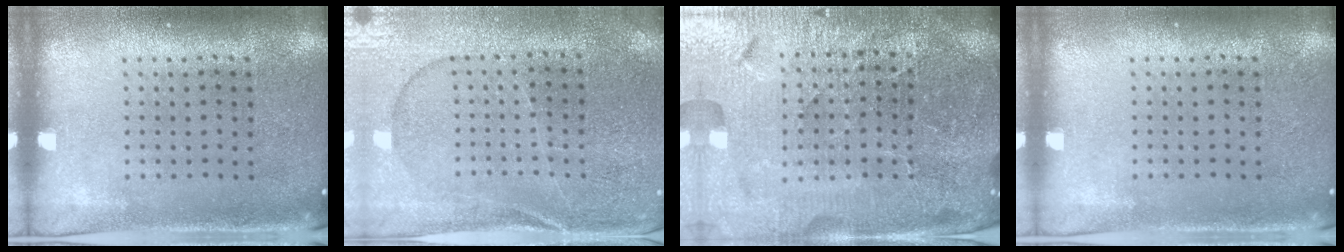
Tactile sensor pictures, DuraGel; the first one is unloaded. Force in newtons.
{"total": 1.1, "press": 1.1, "slide": 0.4}
{"total": 5.9, "press": 5.3, "slide": 2.6}
{"total": 0.0}